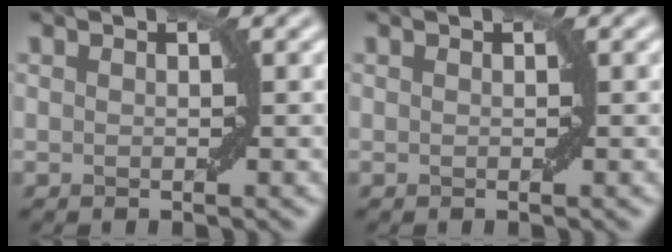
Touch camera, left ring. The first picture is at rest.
{"total": 0.0}